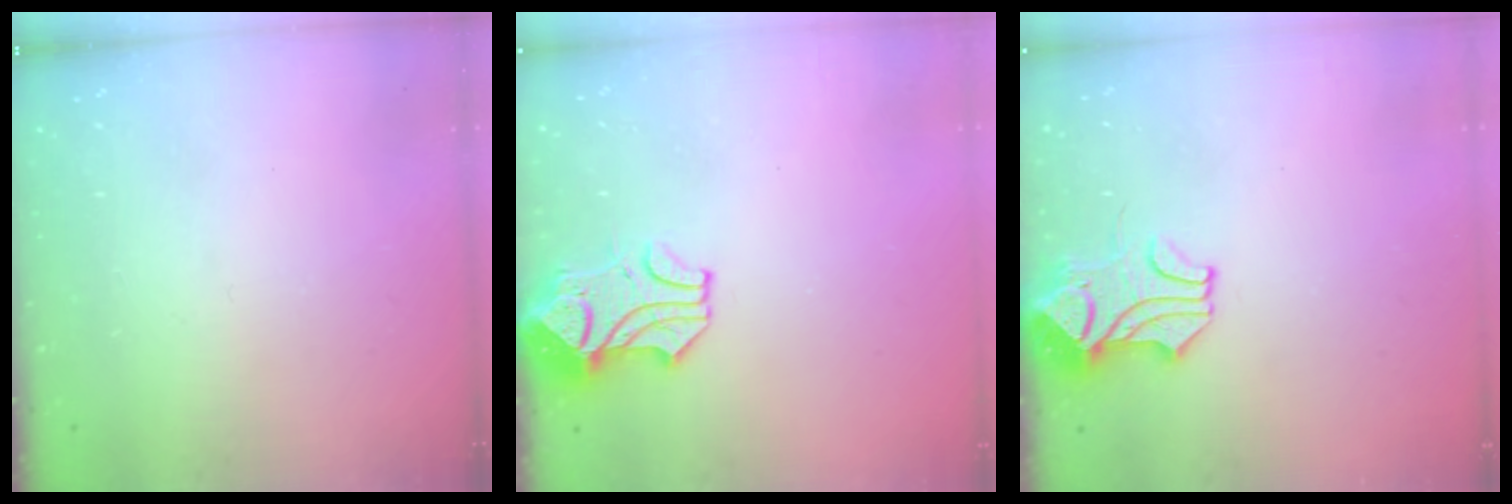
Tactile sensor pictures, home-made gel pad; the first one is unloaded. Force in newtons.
{"total": 2.3, "press": 2.0, "slide": 1.0}
{"total": 2.8, "press": 2.7, "slide": 0.6}